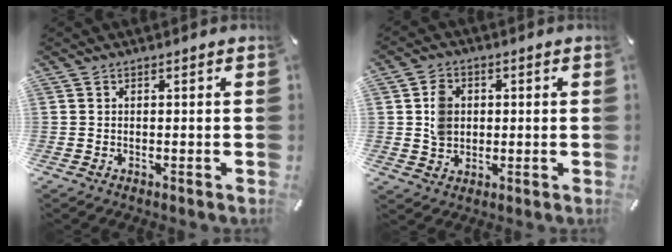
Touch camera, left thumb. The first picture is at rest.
{"total": 6.3, "force": [0.6, 5.5, 3.0], "torque": [-0.050, 0.009, 0.011]}